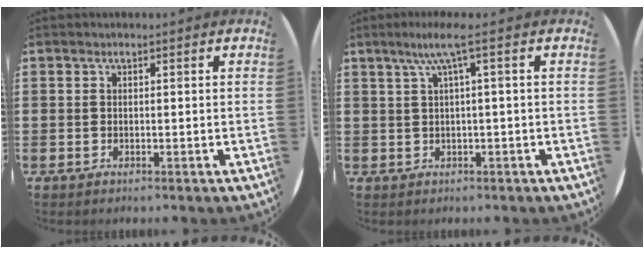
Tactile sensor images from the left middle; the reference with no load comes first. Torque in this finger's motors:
{"motor_torque": [-0.07, -0.22, 0.05, 0.03]}